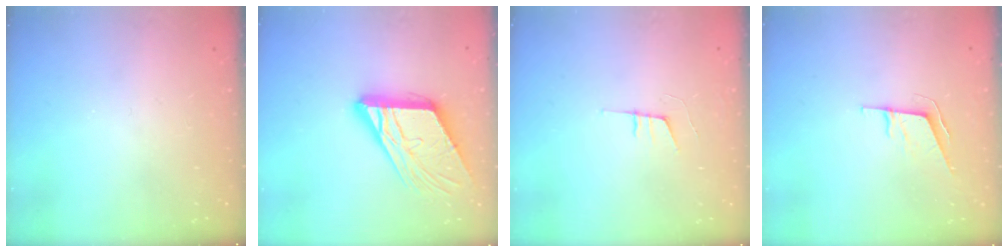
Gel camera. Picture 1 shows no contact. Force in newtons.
{"total": 15.7, "press": 15.6, "slide": 1.8}
{"total": 6.1, "press": 5.2, "slide": 3.1}
{"total": 5.8, "press": 5.2, "slide": 2.6}